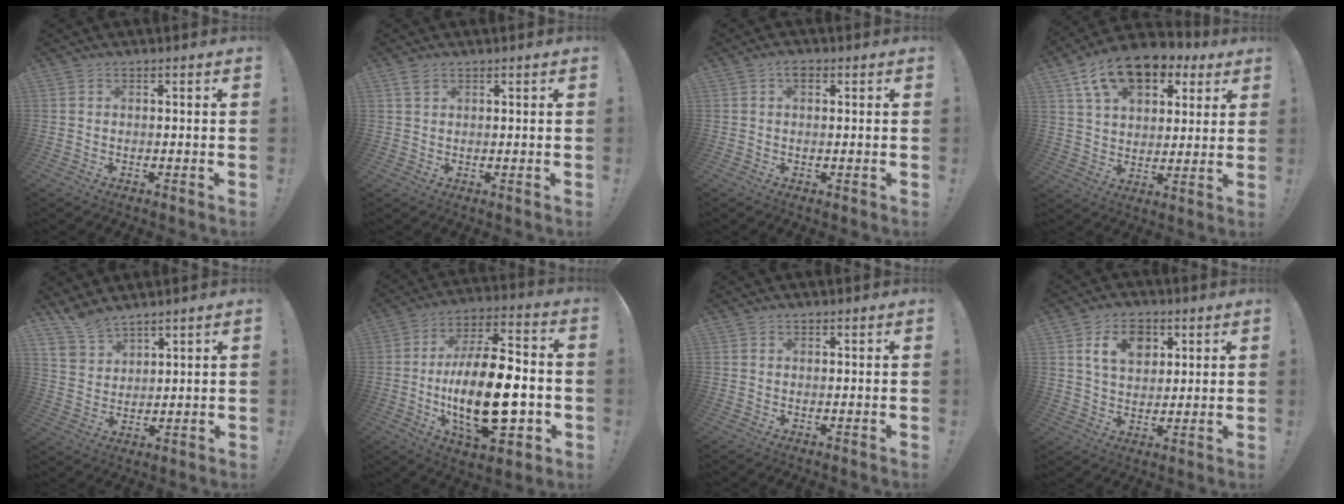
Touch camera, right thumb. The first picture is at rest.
{"total": 2.1, "force": [1.3, 1.2, 1.2], "torque": [-0.016, -0.001, 0.023]}
{"total": 2.6, "force": [1.1, 1.6, 1.7], "torque": [-0.019, -0.001, 0.017]}
{"total": 15.4, "force": [8.9, 9.2, 8.5], "torque": [-0.136, -0.049, 0.163]}
{"total": 7.9, "force": [7.0, 3.4, 1.3], "torque": [-0.034, -0.052, 0.140]}
{"total": 24.8, "force": [-4.3, 11.6, 21.5], "torque": [-0.385, 0.016, -0.067]}
{"total": 0.5, "force": [0.5, 0.2, -0.2], "torque": [0.012, -0.004, 0.008]}
{"total": 11.1, "force": [4.9, 8.0, 5.9], "torque": [-0.080, -0.015, 0.090]}